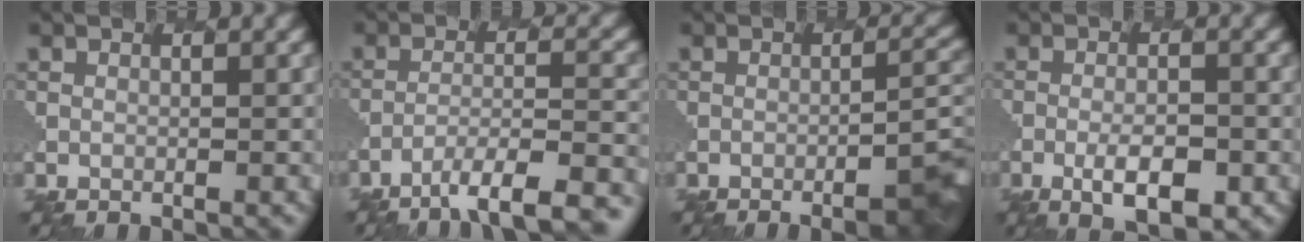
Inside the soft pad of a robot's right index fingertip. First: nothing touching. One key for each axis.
{"total": 9.1, "fx": -6.7, "fy": 2.2, "fz": 5.7, "tx": -0.110, "ty": -0.007, "tz": -0.098}
{"total": 6.4, "fx": -3.0, "fy": 1.9, "fz": 5.4, "tx": -0.056, "ty": -0.002, "tz": -0.026}
{"total": 3.6, "fx": -1.2, "fy": 1.0, "fz": 3.2, "tx": -0.080, "ty": -0.014, "tz": -0.021}